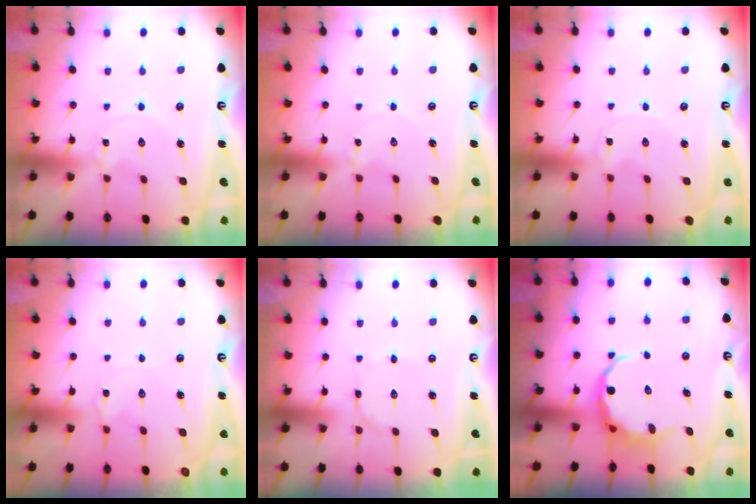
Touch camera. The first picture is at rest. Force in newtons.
{"total": 0.5, "press": 0.5, "slide": 0.1}
{"total": 0.0}
{"total": 2.4, "press": 2.4, "slide": 0.4}
{"total": 0.9, "press": 0.9, "slide": 0.1}
{"total": 8.2, "press": 8.0, "slide": 1.8}